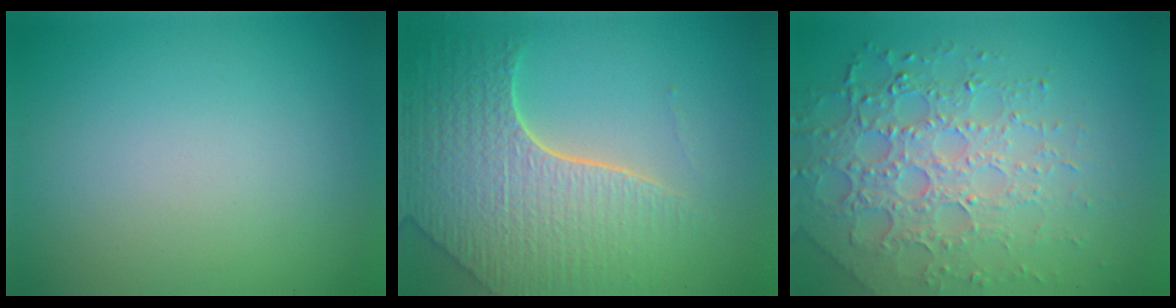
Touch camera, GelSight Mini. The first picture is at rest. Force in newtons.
{"total": 8.0, "press": 5.6, "slide": 5.6}
{"total": 6.7, "press": 4.9, "slide": 4.5}